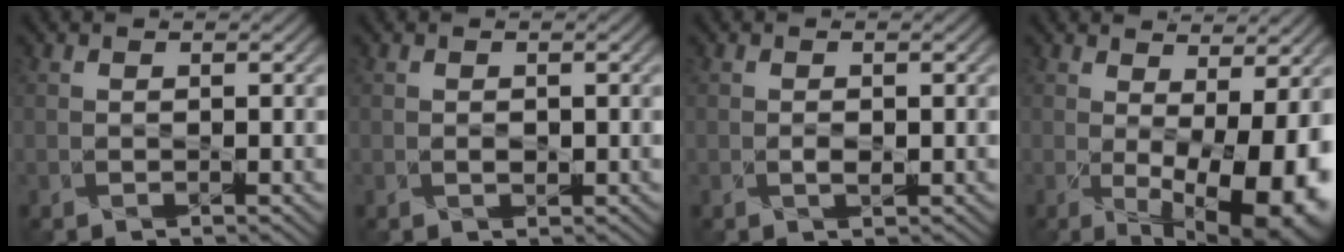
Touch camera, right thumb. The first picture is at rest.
{"total": 1.0, "force": [-0.1, 1.0, 0.0], "torque": [0.001, -0.001, 0.000]}
{"total": 0.7, "force": [-0.1, 0.7, 0.1], "torque": [-0.005, 0.001, -0.003]}
{"total": 12.9, "force": [-2.5, 6.2, 11.0], "torque": [-0.142, -0.037, -0.006]}